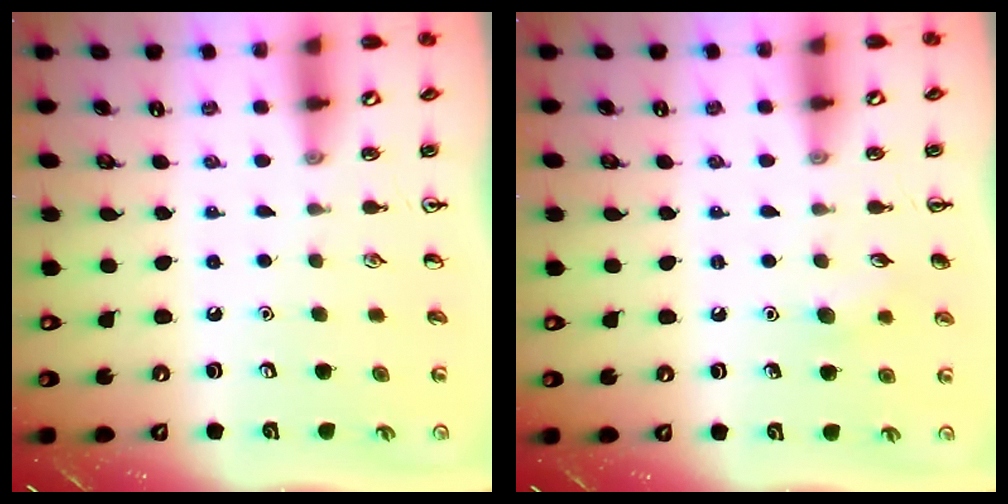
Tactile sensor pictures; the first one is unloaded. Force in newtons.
{"total": 5.5, "press": 5.4, "slide": 1.3}